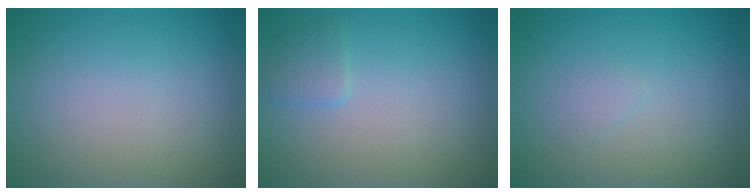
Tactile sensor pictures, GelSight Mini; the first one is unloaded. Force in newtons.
{"total": 1.2, "press": 1.2, "slide": 0.1}
{"total": 0.7, "press": 0.7, "slide": 0.1}